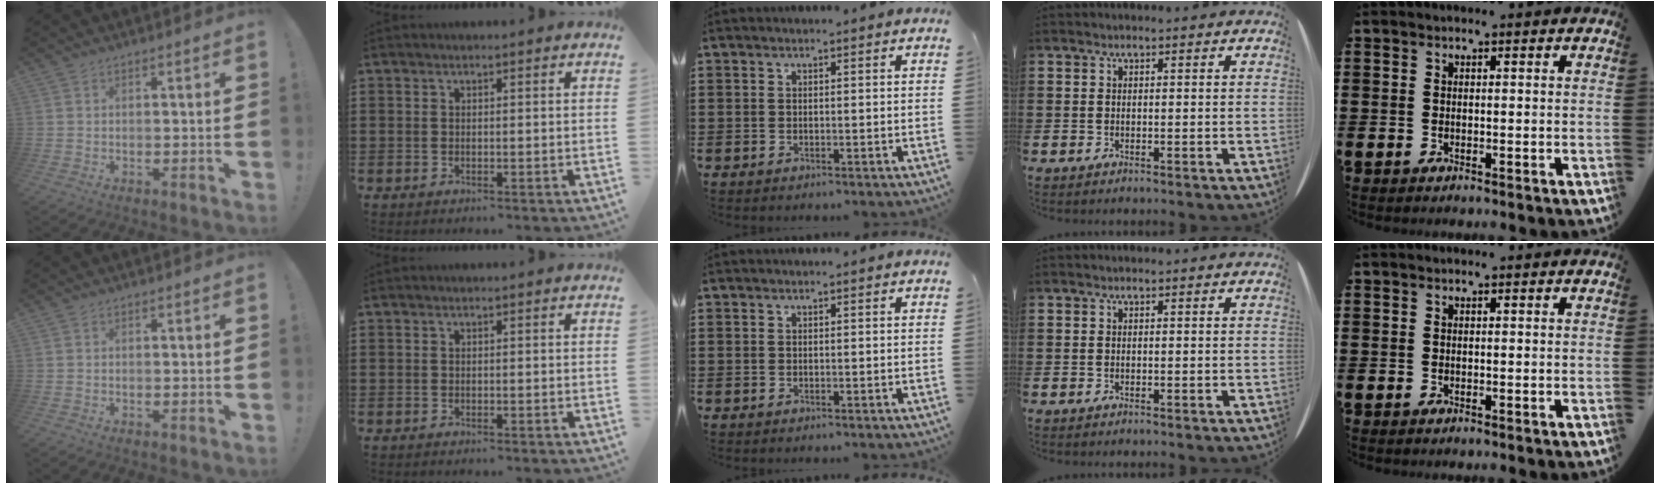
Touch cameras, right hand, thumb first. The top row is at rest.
{}